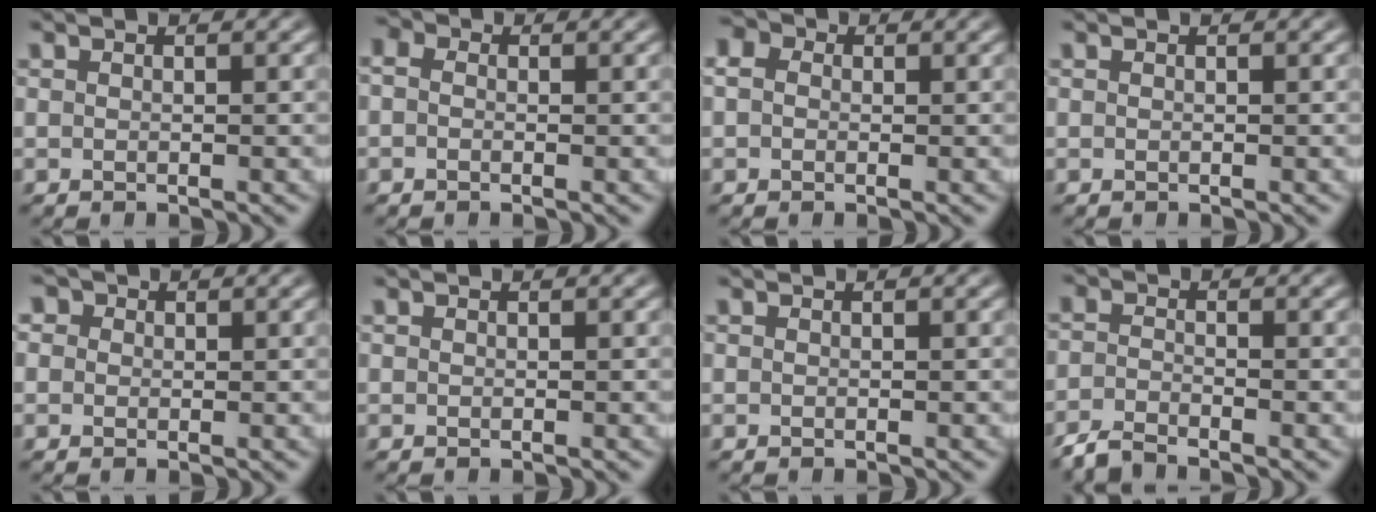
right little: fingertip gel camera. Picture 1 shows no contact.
{"total": 2.1, "force": [0.0, 1.9, 0.9], "torque": [-0.025, 0.000, -0.008]}
{"total": 3.8, "force": [1.0, 3.2, 1.6], "torque": [-0.036, 0.011, 0.002]}
{"total": 0.0}
{"total": 3.7, "force": [0.9, 3.3, 1.3], "torque": [-0.036, 0.005, 0.002]}
{"total": 0.0}
{"total": 0.0}
{"total": 2.5, "force": [-2.4, 0.4, 0.4], "torque": [-0.013, -0.013, -0.043]}